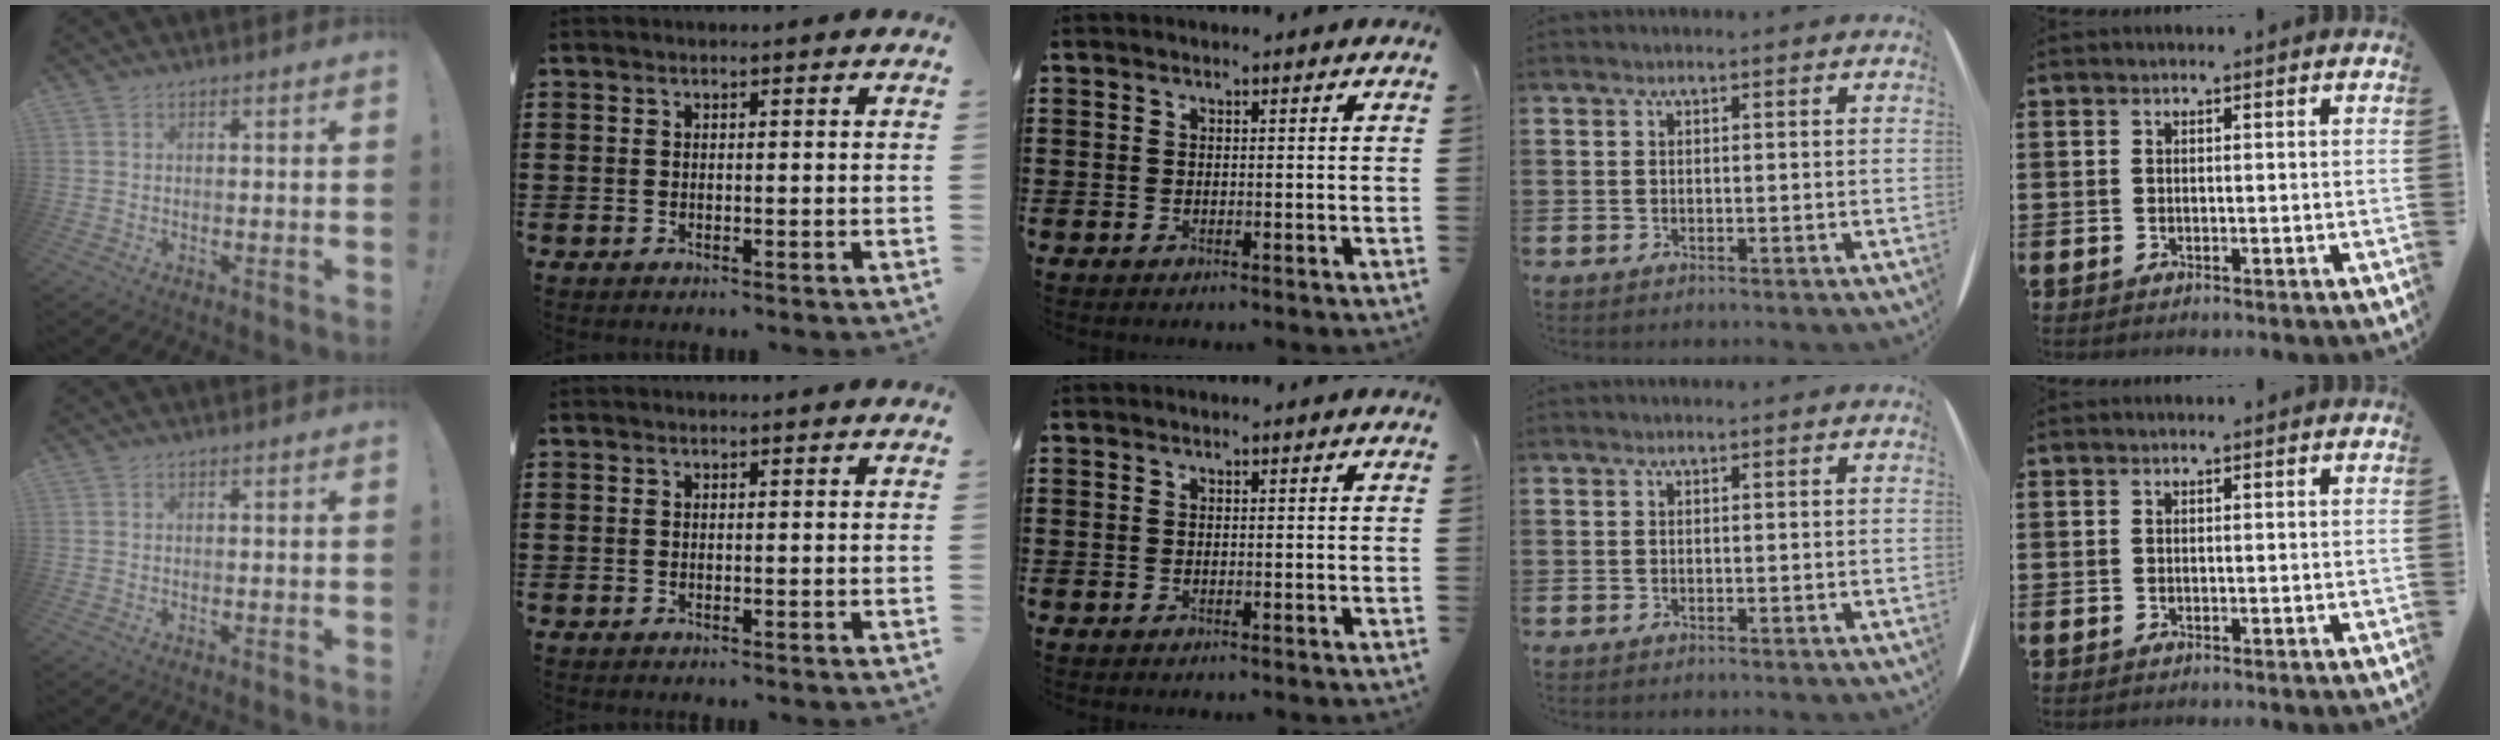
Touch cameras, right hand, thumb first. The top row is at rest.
{}